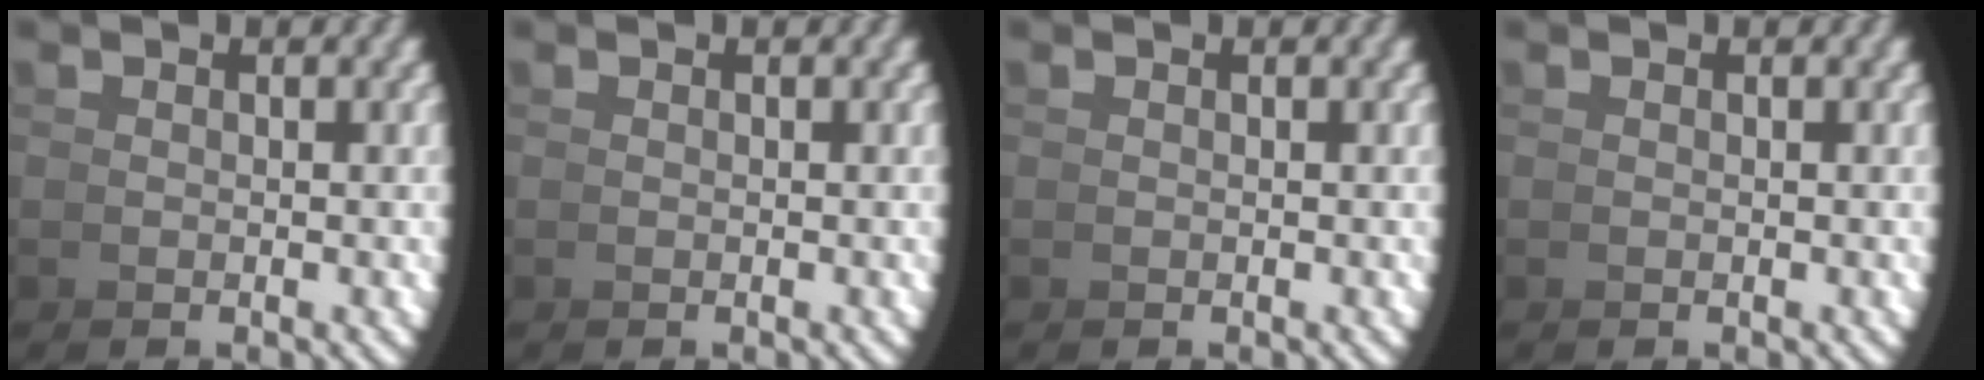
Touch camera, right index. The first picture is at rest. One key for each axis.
{"total": 0.0}
{"total": 0.0}
{"total": 0.0}